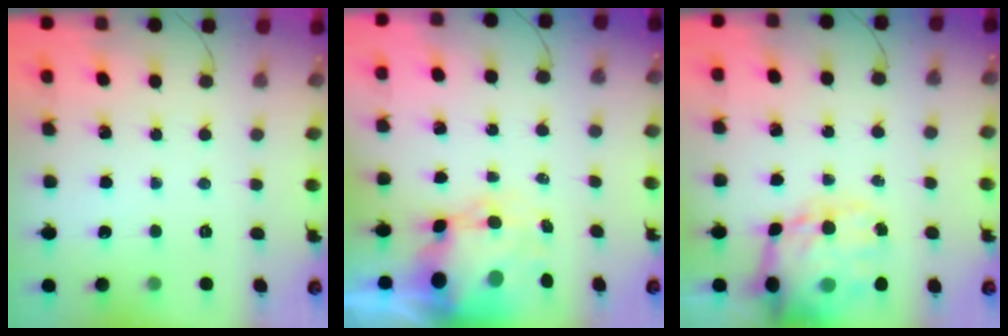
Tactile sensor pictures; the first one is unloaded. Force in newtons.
{"total": 9.4, "press": 9.1, "slide": 2.3}
{"total": 20.1, "press": 19.6, "slide": 4.7}